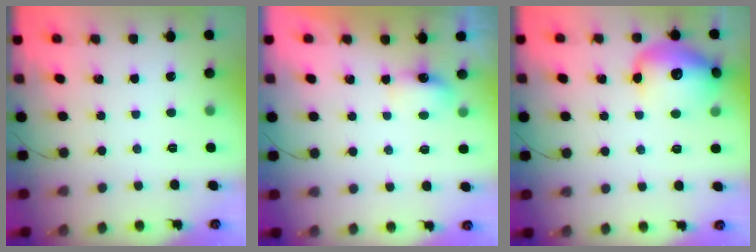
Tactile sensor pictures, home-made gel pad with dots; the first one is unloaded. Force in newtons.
{"total": 4.7, "press": 4.6, "slide": 1.2}
{"total": 14.9, "press": 14.8, "slide": 1.4}